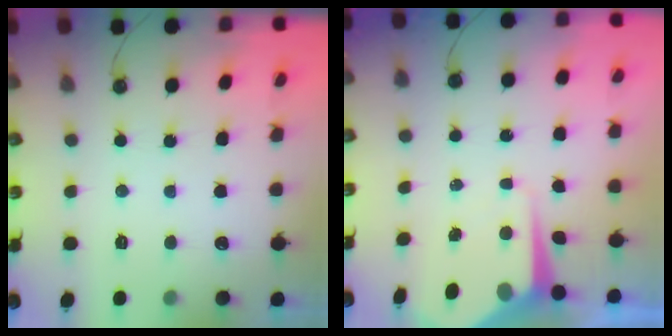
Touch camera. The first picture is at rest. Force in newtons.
{"total": 7.4, "press": 7.4, "slide": 0.6}